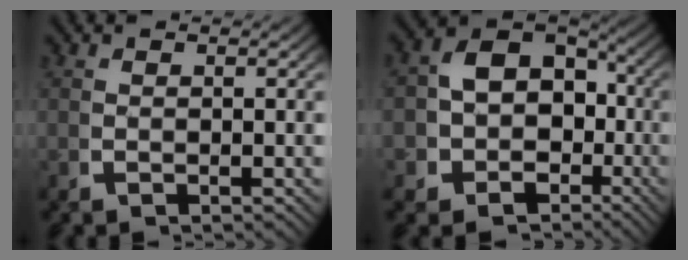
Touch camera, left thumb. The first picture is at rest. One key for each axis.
{"total": 10.7, "fx": -1.9, "fy": 9.1, "fz": 5.3, "tx": -0.121, "ty": -0.044, "tz": -0.023}